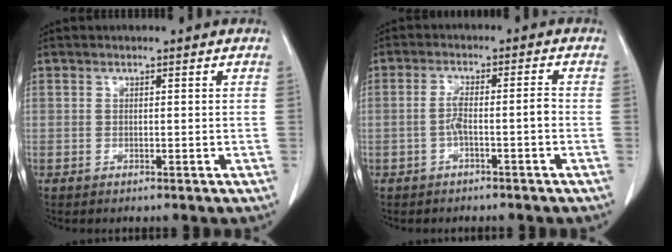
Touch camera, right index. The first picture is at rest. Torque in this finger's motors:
{"motor_torque": [0.32, -0.23, 0.07, 0.07]}